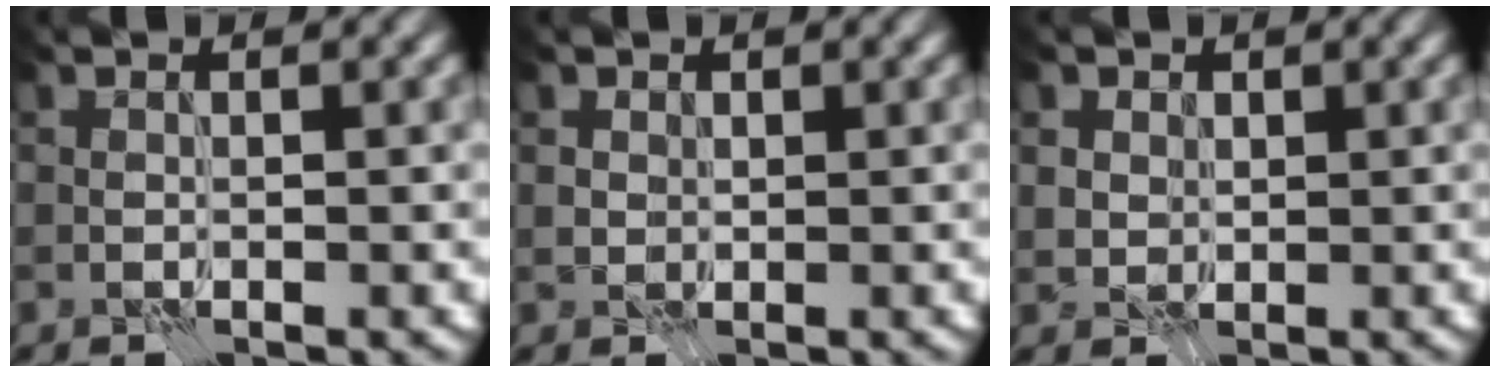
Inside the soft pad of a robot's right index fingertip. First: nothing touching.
{"total": 1.2, "force": [0.5, 1.1, 0.3], "torque": [-0.007, -0.002, 0.010]}
{"total": 2.9, "force": [1.4, 2.3, 1.0], "torque": [-0.028, 0.001, 0.034]}